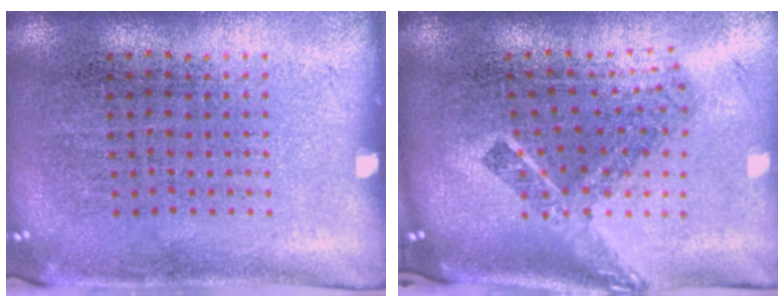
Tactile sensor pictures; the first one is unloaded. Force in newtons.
{"total": 2.4, "press": 1.6, "slide": 1.8}